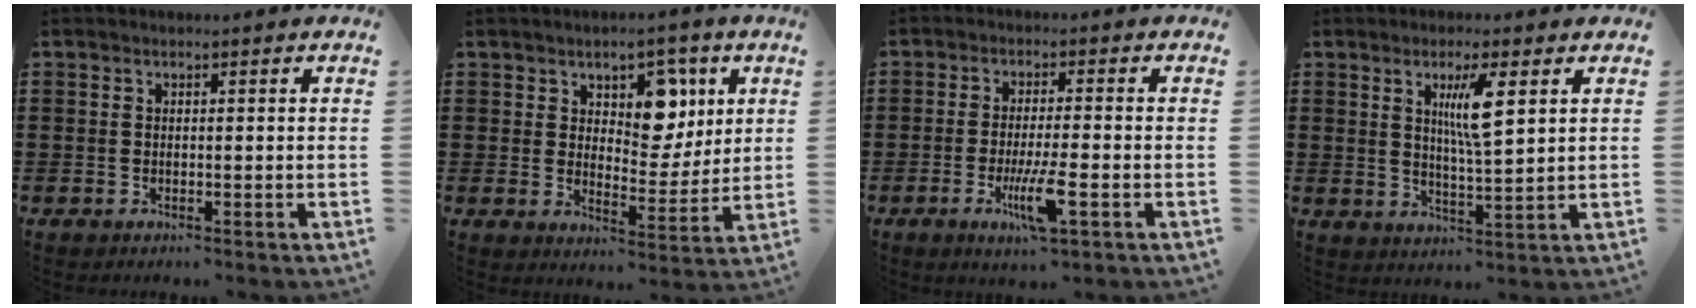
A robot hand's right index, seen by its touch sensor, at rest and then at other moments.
{"total": 7.4, "force": [4.0, 4.8, 3.9], "torque": [-0.070, -0.006, 0.065]}
{"total": 6.7, "force": [-2.6, 1.0, 6.1], "torque": [-0.123, -0.017, -0.048]}
{"total": 6.0, "force": [2.5, 1.0, 5.4], "torque": [-0.097, -0.005, 0.037]}